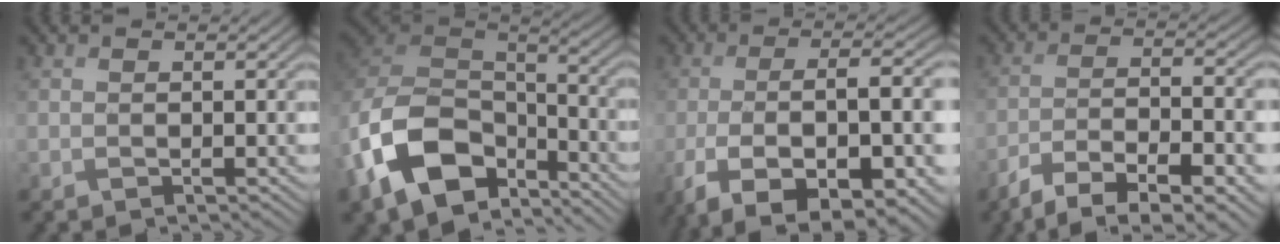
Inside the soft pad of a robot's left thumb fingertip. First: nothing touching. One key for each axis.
{"total": 15.6, "fx": -7.6, "fy": 10.6, "fz": 8.6, "tx": -0.219, "ty": -0.042, "tz": -0.133}
{"total": 13.7, "fx": -6.3, "fy": 4.8, "fz": 11.2, "tx": -0.193, "ty": -0.019, "tz": -0.096}
{"total": 11.4, "fx": -7.9, "fy": 2.8, "fz": 7.7, "tx": -0.127, "ty": -0.009, "tz": -0.134}